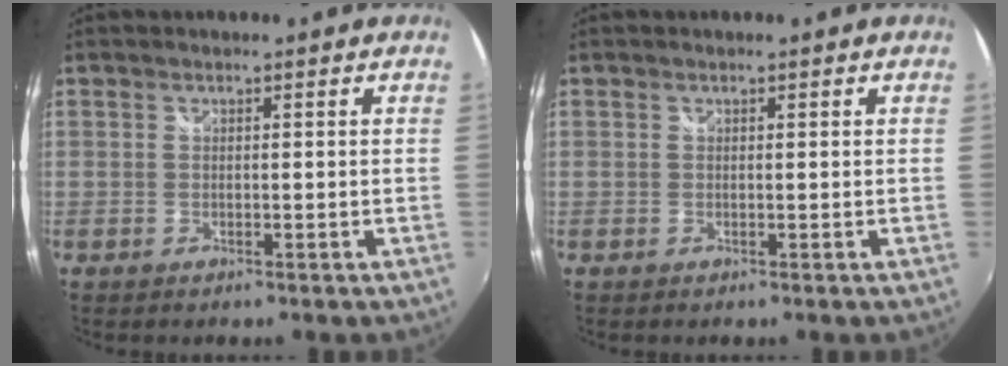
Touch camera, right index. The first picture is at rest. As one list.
[{"total": 0.0}]